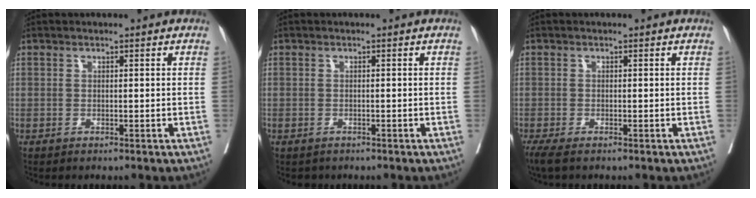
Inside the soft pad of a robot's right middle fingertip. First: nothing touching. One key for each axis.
{"total": 0.9, "fx": -0.7, "fy": 0.5, "fz": 0.0, "tx": -0.009, "ty": 0.000, "tz": -0.011}
{"total": 2.8, "fx": -2.2, "fy": 0.5, "fz": 1.7, "tx": -0.035, "ty": -0.013, "tz": -0.039}